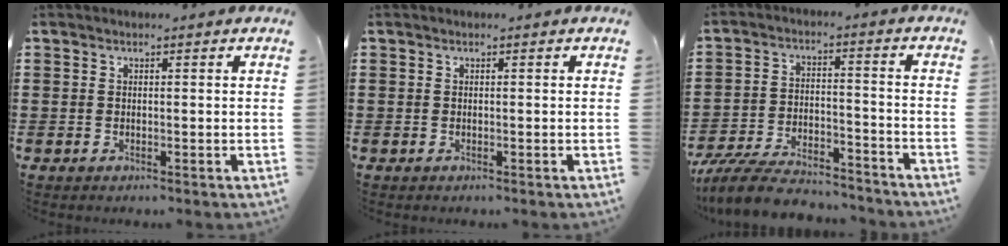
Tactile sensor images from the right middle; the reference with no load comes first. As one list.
[{"total": 0.0}, {"total": 8.4, "force": [-7.8, 1.3, 2.8], "torque": [-0.059, 0.013, -0.151]}]